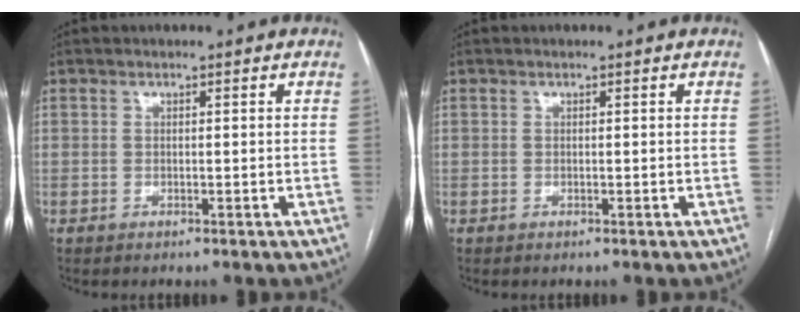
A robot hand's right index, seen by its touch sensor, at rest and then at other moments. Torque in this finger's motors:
{"motor_torque": [0.01, -0.01, 0.00, 0.00]}